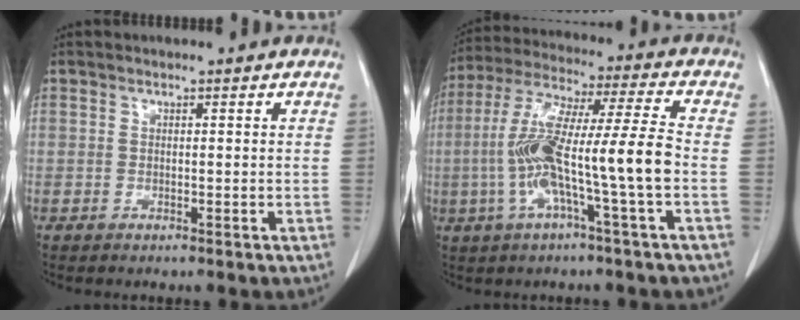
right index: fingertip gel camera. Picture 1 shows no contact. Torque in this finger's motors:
{"motor_torque": [1.66, -0.48, 0.76, 0.21]}